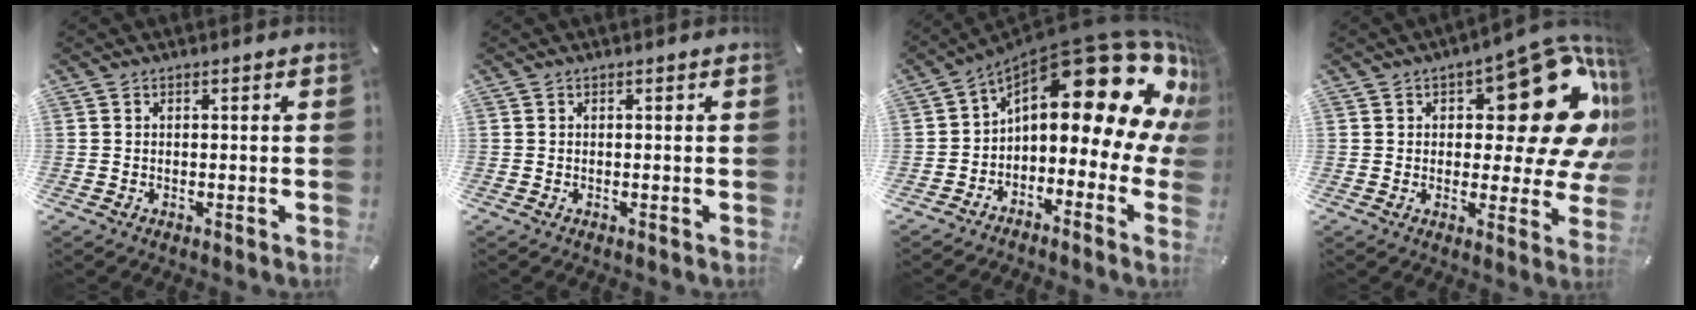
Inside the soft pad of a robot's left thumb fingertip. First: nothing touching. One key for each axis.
{"total": 0.0}
{"total": 24.2, "fx": 11.0, "fy": 10.6, "fz": 18.8, "tx": -0.272, "ty": -0.090, "tz": 0.186}
{"total": 25.0, "fx": 8.4, "fy": 12.3, "fz": 20.0, "tx": -0.232, "ty": -0.062, "tz": 0.143}